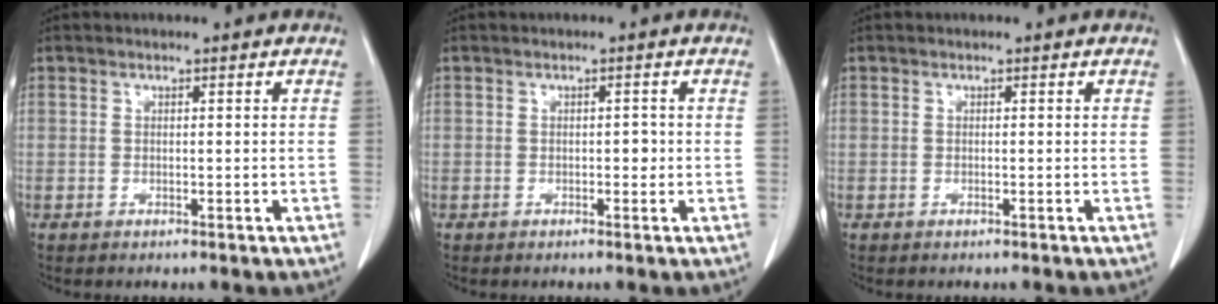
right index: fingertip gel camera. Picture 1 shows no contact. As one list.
[{"total": 1.3, "force": [-0.1, 0.8, 1.0], "torque": [-0.010, 0.003, -0.002]}, {"total": 0.0}]